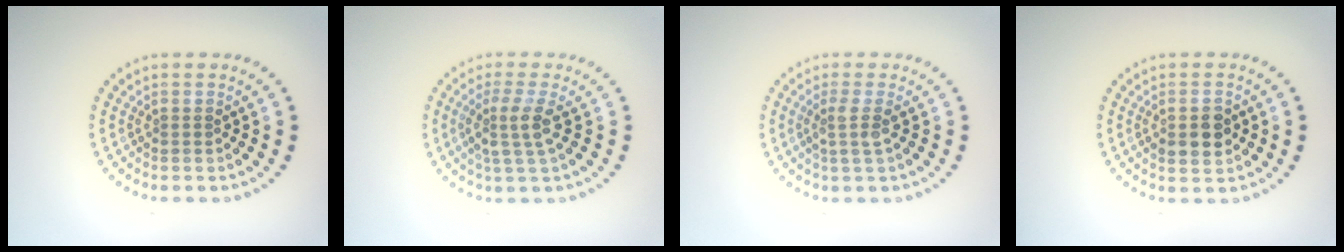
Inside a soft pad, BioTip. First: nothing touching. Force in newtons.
{"total": 2.8, "press": 2.2, "slide": 1.7}
{"total": 1.8, "press": 1.3, "slide": 1.2}
{"total": 2.8, "press": 2.8, "slide": 0.2}